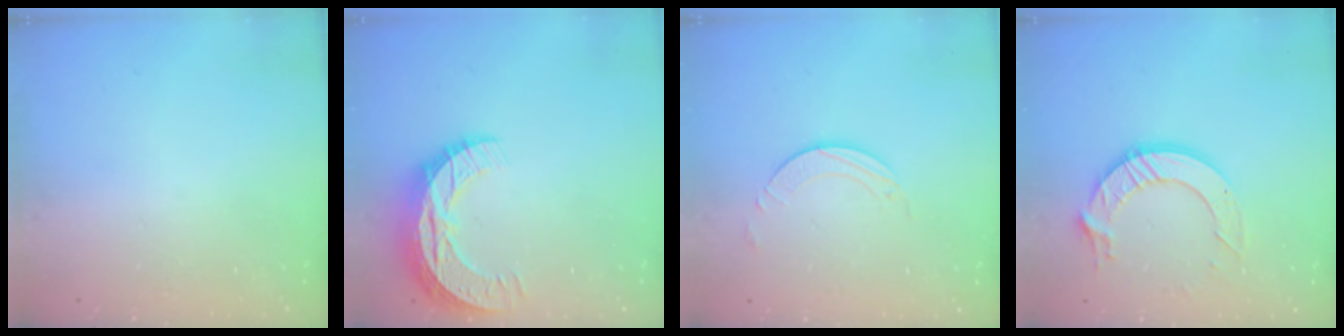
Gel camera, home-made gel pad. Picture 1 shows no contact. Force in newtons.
{"total": 10.7, "press": 10.7, "slide": 0.8}
{"total": 1.7, "press": 1.7, "slide": 0.2}
{"total": 11.8, "press": 11.8, "slide": 1.1}